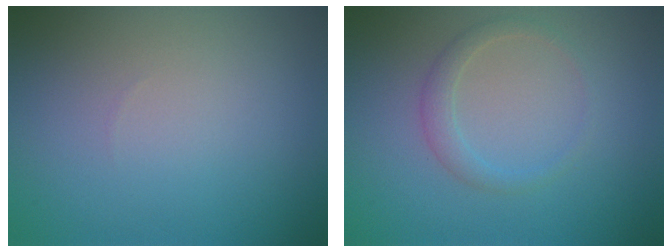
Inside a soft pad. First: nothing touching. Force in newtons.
{"total": 1.6, "press": 1.6, "slide": 0.1}